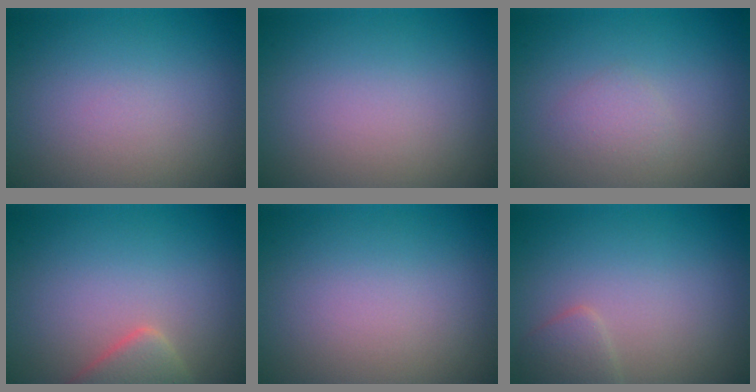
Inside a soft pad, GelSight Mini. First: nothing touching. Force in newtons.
{"total": 0.0}
{"total": 1.1, "press": 1.1, "slide": 0.0}
{"total": 2.8, "press": 2.7, "slide": 0.1}
{"total": 0.0}
{"total": 1.5, "press": 1.5, "slide": 0.0}